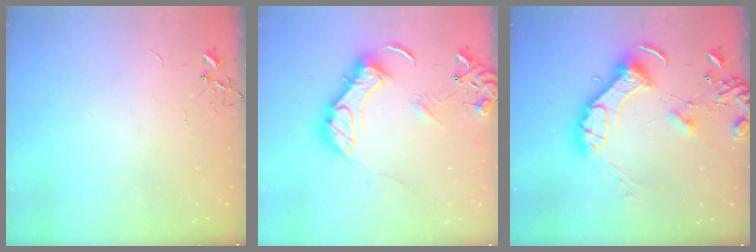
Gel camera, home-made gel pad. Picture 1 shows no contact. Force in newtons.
{"total": 18.5, "press": 18.3, "slide": 2.7}
{"total": 16.6, "press": 16.4, "slide": 2.4}